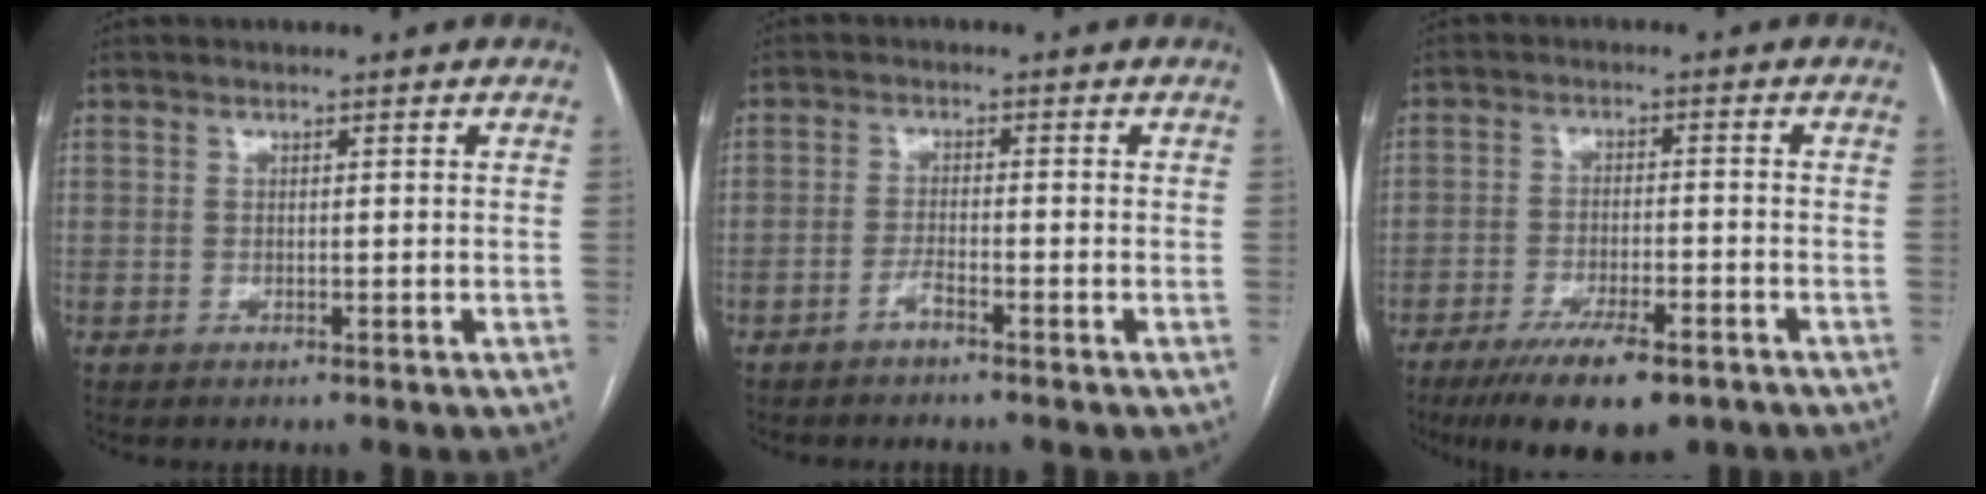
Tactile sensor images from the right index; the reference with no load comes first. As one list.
[{"total": 1.9, "force": [-1.5, 0.1, 1.2], "torque": [-0.027, 0.002, -0.029]}, {"total": 11.1, "force": [-7.7, 3.1, 7.4], "torque": [-0.120, -0.015, -0.122]}]